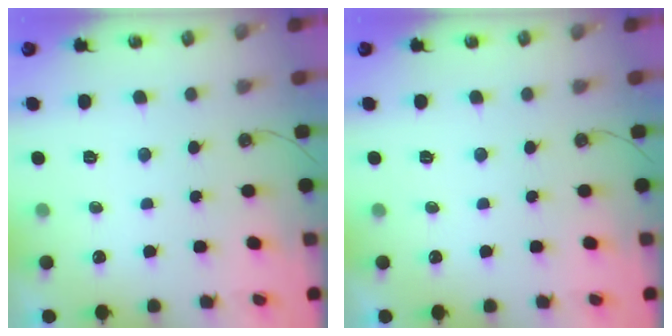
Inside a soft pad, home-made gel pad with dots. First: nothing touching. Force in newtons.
{"total": 0.0}